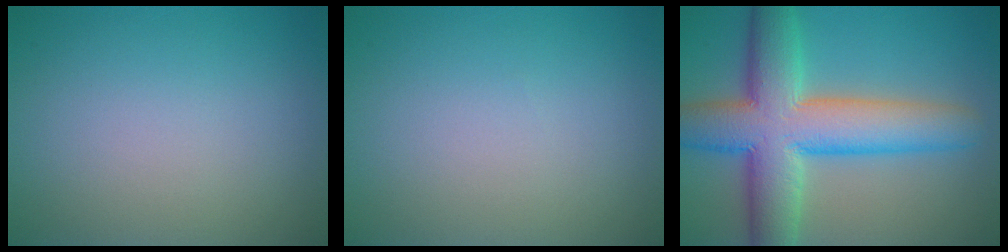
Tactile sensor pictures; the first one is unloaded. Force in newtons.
{"total": 0.0}
{"total": 10.9, "press": 10.9, "slide": 0.4}